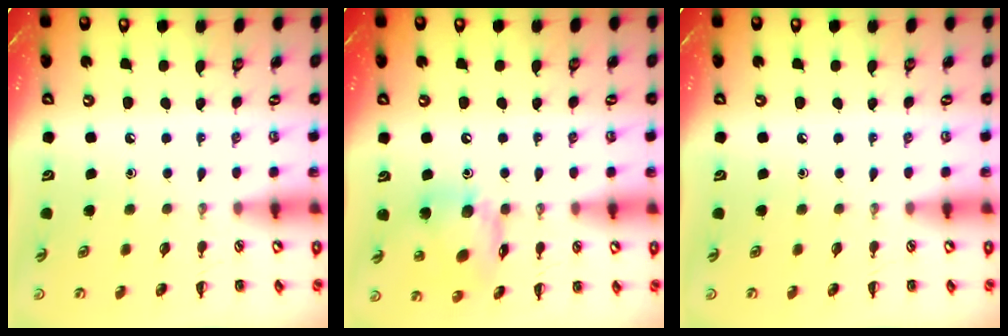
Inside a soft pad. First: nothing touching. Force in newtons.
{"total": 13.6, "press": 13.5, "slide": 1.9}
{"total": 0.0}